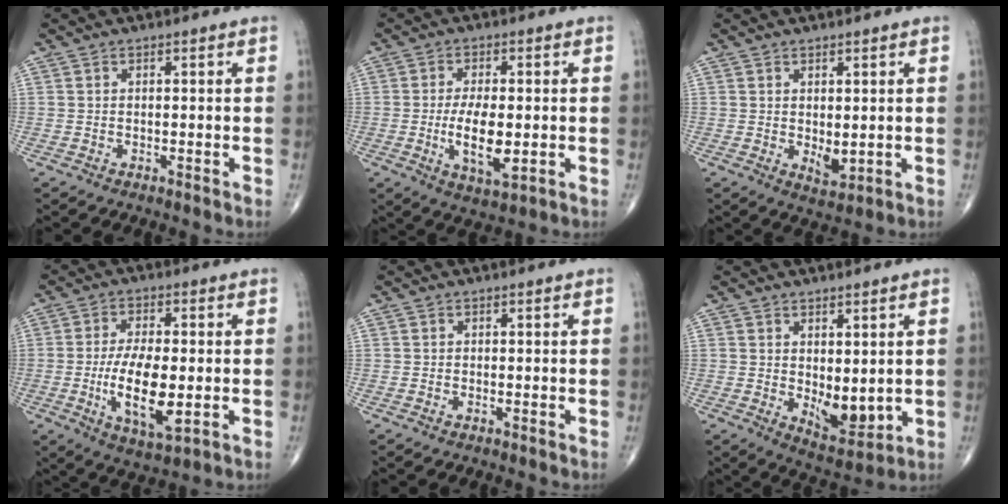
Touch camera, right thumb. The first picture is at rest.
{"total": 8.9, "force": [-1.2, 3.6, 8.0], "torque": [-0.137, -0.012, -0.019]}
{"total": 3.5, "force": [0.1, 1.8, 2.9], "torque": [-0.035, -0.012, 0.010]}
{"total": 12.0, "force": [-1.8, 4.7, 10.9], "torque": [-0.194, -0.011, -0.027]}
{"total": 0.0}
{"total": 7.6, "force": [0.2, 3.9, 6.5], "torque": [-0.071, -0.020, 0.020]}